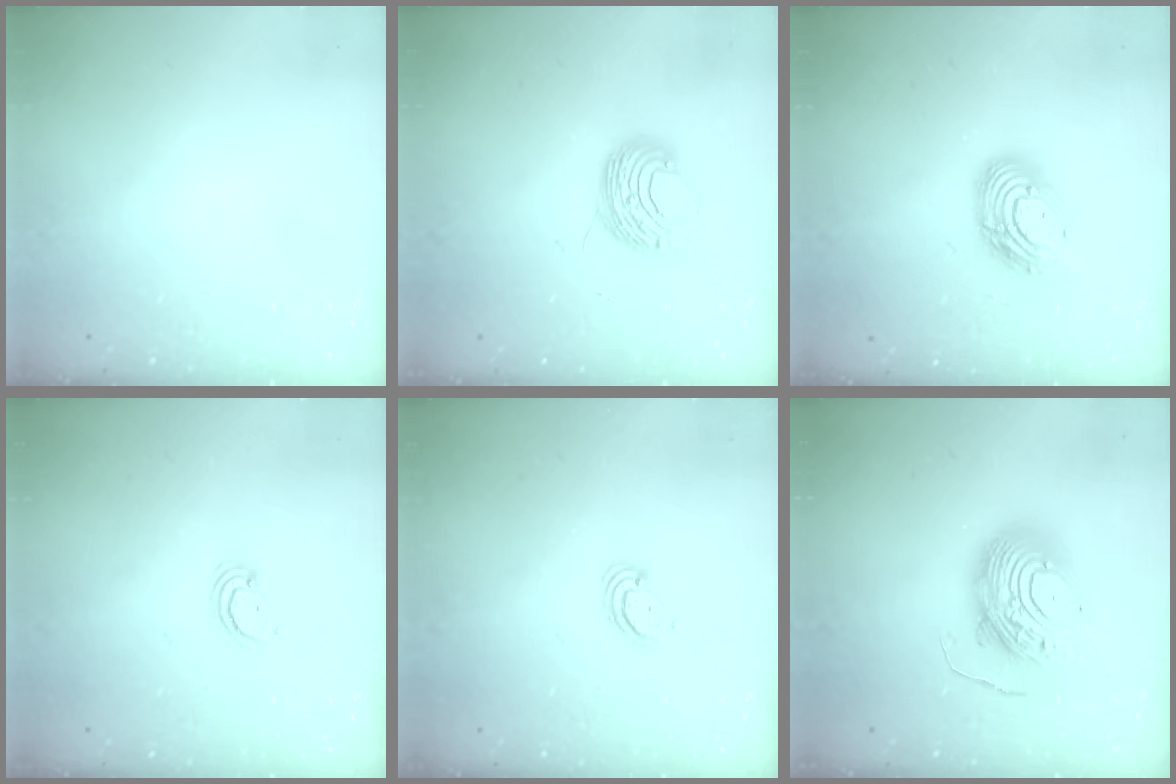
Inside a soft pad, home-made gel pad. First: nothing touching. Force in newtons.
{"total": 9.7, "press": 9.7, "slide": 0.6}
{"total": 13.4, "press": 13.3, "slide": 1.4}
{"total": 2.9, "press": 2.8, "slide": 0.3}
{"total": 3.1, "press": 3.1, "slide": 0.2}
{"total": 13.9, "press": 13.9, "slide": 1.4}